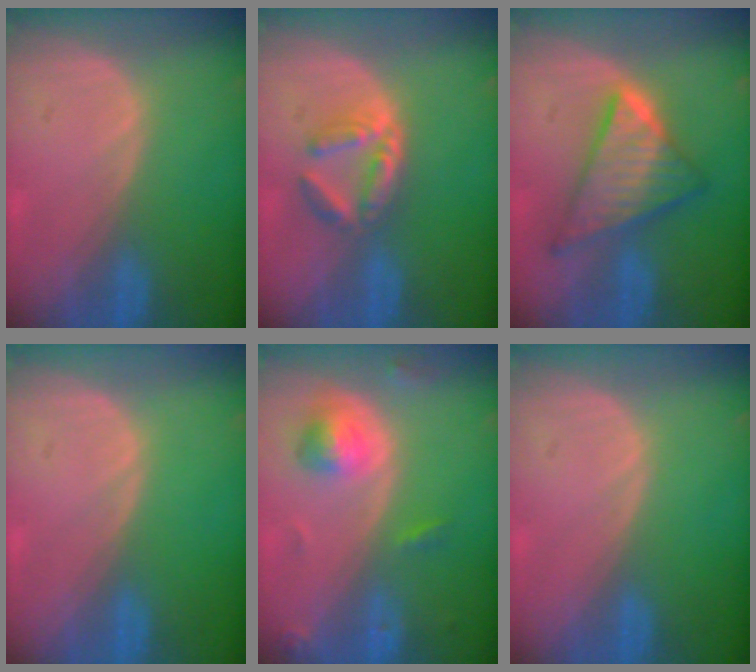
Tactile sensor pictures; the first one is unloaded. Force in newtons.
{"total": 5.0, "press": 5.0, "slide": 0.8}
{"total": 9.1, "press": 9.1, "slide": 0.6}
{"total": 0.0}
{"total": 5.0, "press": 4.8, "slide": 1.5}
{"total": 0.0}